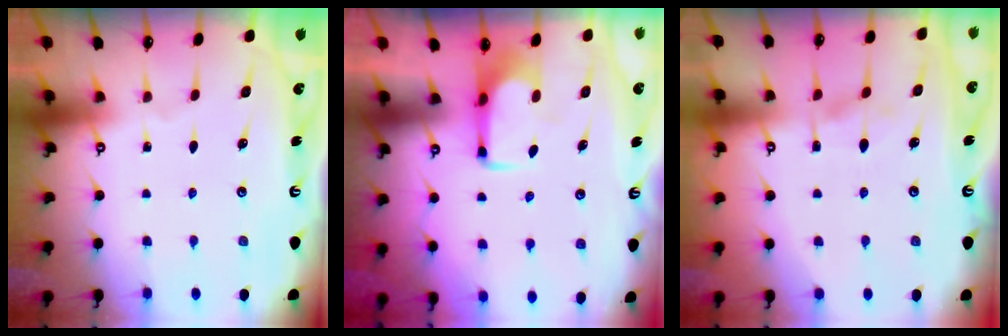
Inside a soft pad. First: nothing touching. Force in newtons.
{"total": 1.3, "press": 1.2, "slide": 0.3}
{"total": 1.7, "press": 1.2, "slide": 1.2}